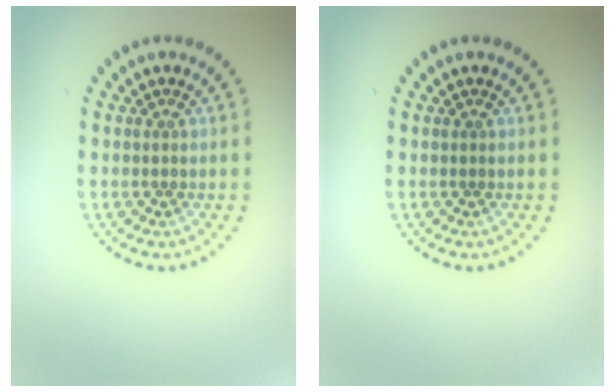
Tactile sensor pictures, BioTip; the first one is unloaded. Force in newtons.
{"total": 0.0}